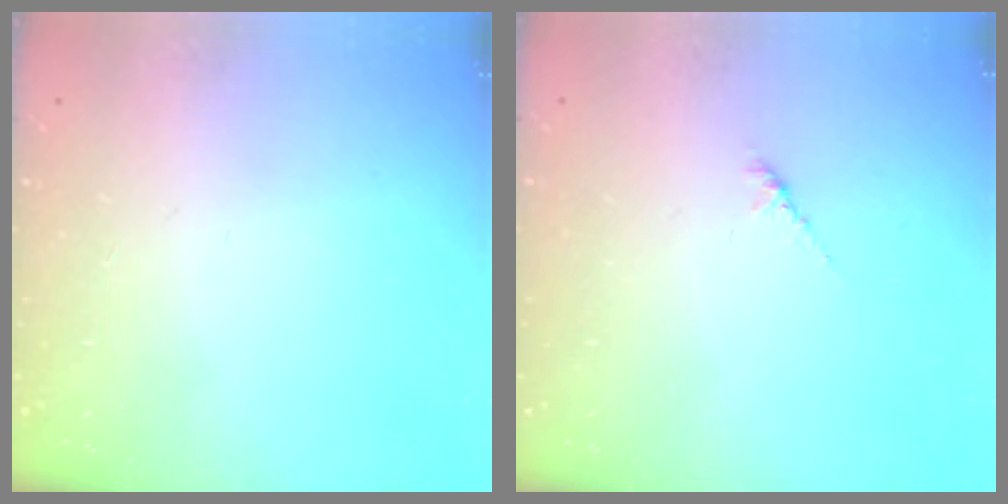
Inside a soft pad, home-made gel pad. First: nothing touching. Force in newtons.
{"total": 1.5, "press": 1.4, "slide": 0.5}